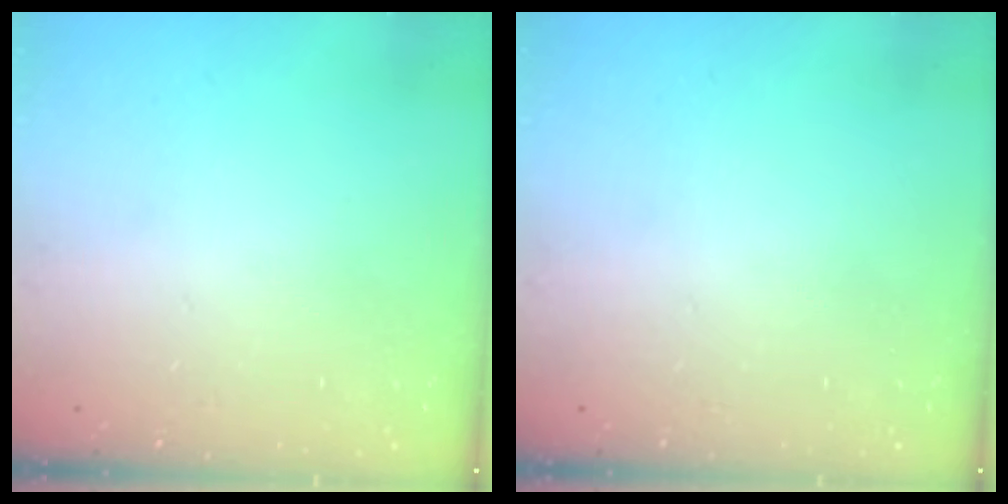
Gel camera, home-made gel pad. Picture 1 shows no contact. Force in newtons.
{"total": 0.0}